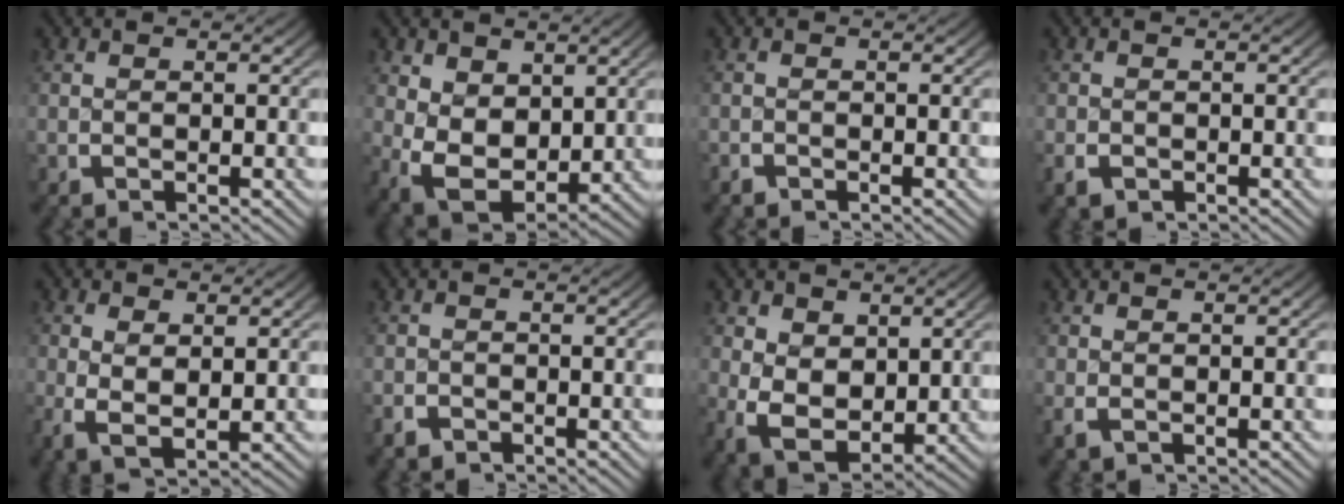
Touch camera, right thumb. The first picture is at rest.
{"total": 7.8, "force": [-1.3, 6.0, 4.8], "torque": [-0.129, -0.055, -0.002]}
{"total": 1.0, "force": [-0.9, 0.3, -0.1], "torque": [0.001, -0.006, -0.018]}
{"total": 1.5, "force": [-0.9, 1.1, 0.5], "torque": [-0.010, -0.008, -0.014]}
{"total": 3.1, "force": [-0.1, 1.9, 2.5], "torque": [-0.059, -0.023, 0.010]}
{"total": 1.6, "force": [-1.3, 0.9, 0.0], "torque": [-0.004, -0.008, -0.025]}
{"total": 6.9, "force": [-1.0, 5.3, 4.2], "torque": [-0.109, -0.047, 0.003]}
{"total": 1.1, "force": [-0.4, 0.8, 0.6], "torque": [-0.015, -0.005, -0.003]}